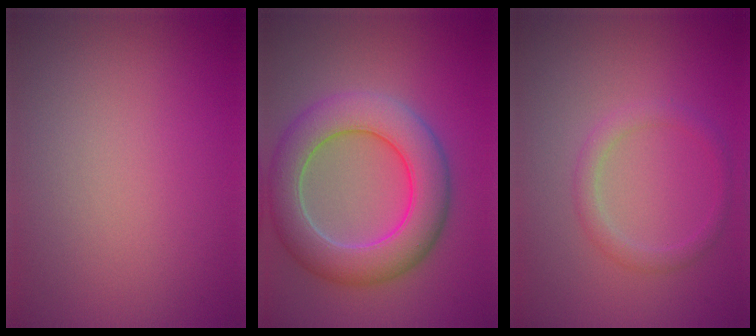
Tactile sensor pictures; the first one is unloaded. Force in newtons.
{"total": 7.6, "press": 7.6, "slide": 0.5}
{"total": 1.7, "press": 1.7, "slide": 0.0}